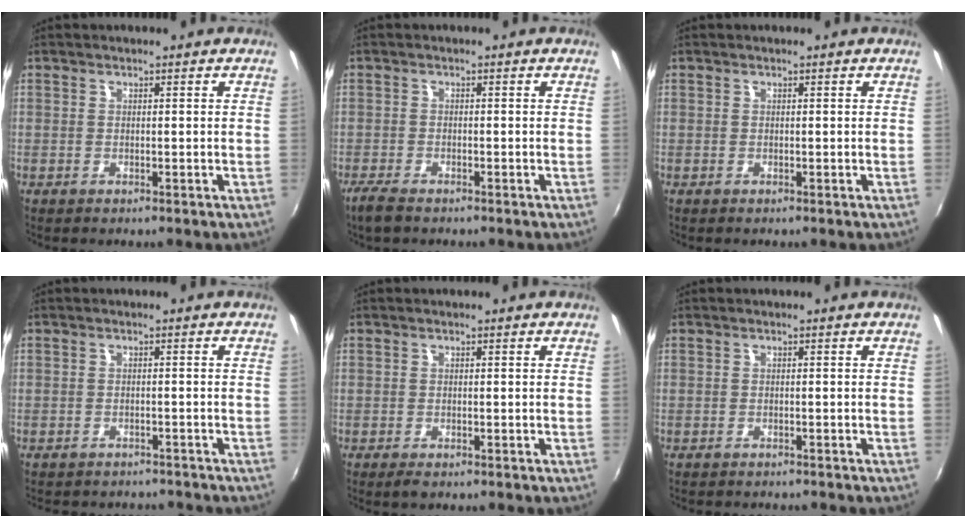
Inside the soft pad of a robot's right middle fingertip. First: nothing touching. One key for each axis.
{"total": 3.8, "fx": -3.0, "fy": 0.9, "fz": 2.1, "tx": -0.054, "ty": -0.015, "tz": -0.057}
{"total": 0.0}
{"total": 7.0, "fx": -6.4, "fy": 2.0, "fz": 2.0, "tx": -0.051, "ty": -0.018, "tz": -0.088}
{"total": 1.3, "fx": -1.0, "fy": 0.4, "fz": 0.8, "tx": -0.016, "ty": -0.004, "tz": -0.017}
{"total": 2.7, "fx": -2.5, "fy": 0.3, "fz": 0.9, "tx": -0.027, "ty": -0.017, "tz": -0.037}